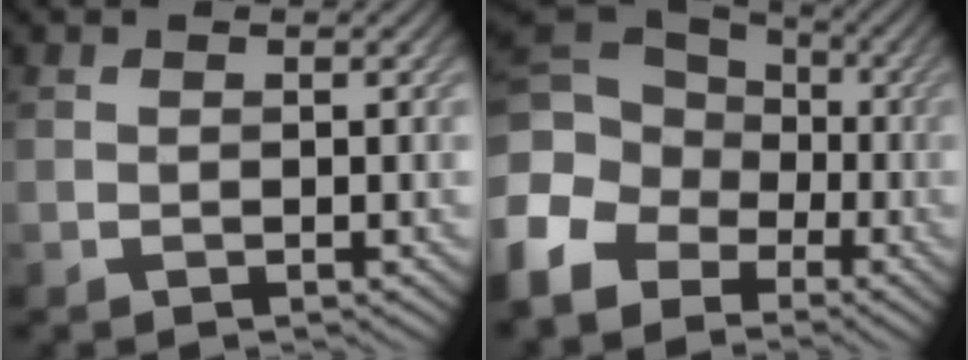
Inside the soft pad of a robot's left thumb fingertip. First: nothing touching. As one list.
[{"total": 14.1, "force": [-4.9, 11.0, 7.3], "torque": [-0.214, -0.029, -0.095]}]